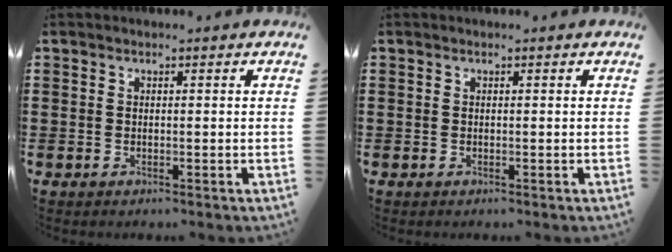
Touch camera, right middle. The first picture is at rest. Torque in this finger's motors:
{"motor_torque": [0.07, -0.05, 0.04, 0.00]}